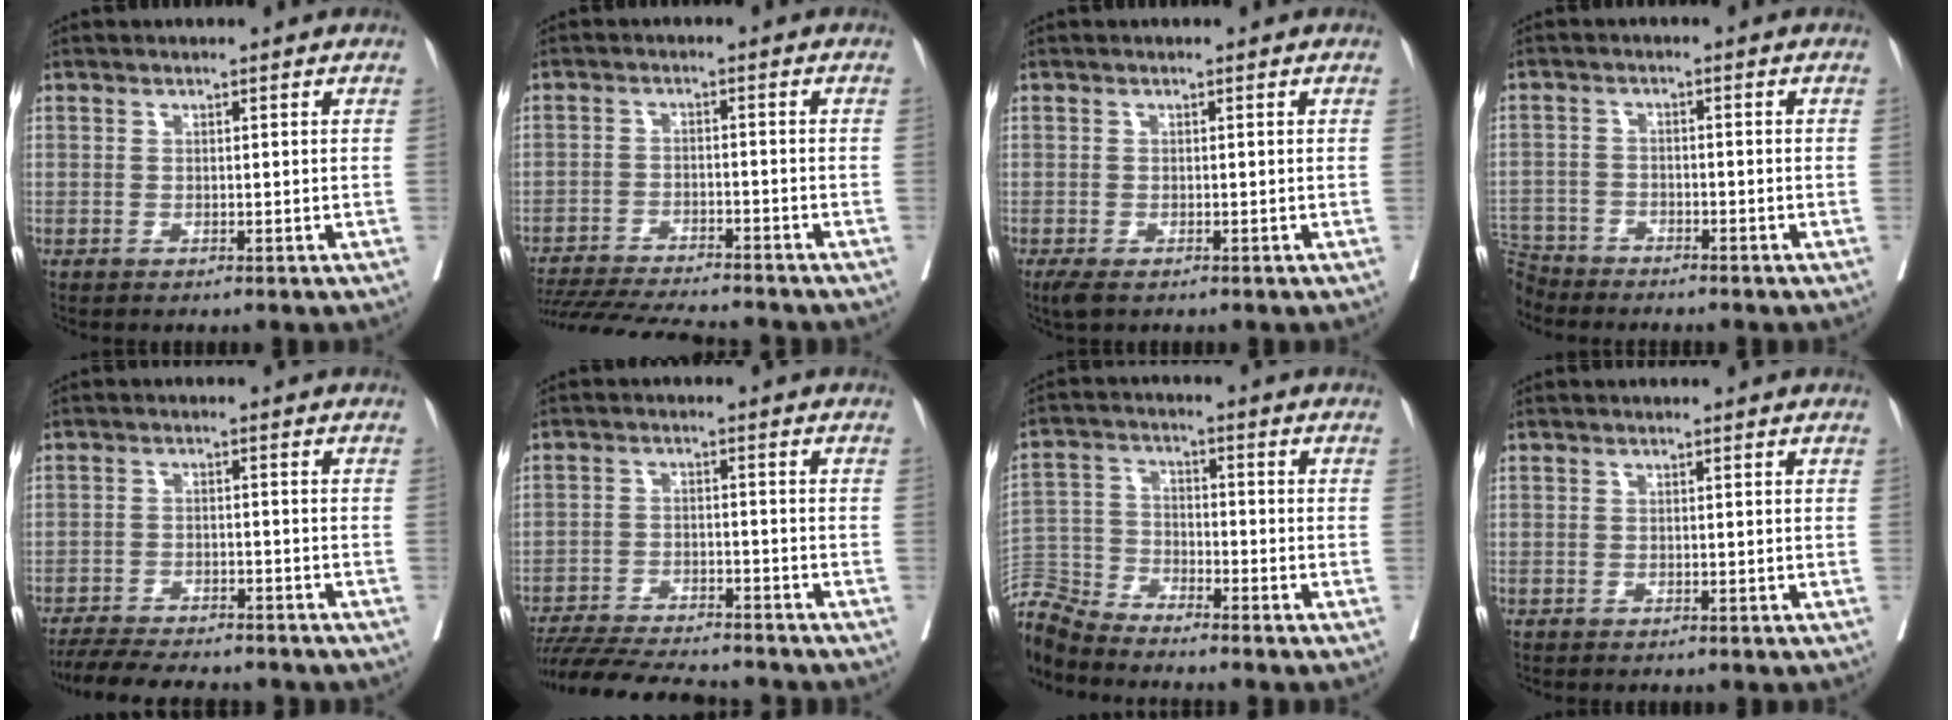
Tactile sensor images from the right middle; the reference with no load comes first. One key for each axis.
{"total": 15.3, "fx": -14.1, "fy": 1.1, "fz": 5.8, "tx": -0.101, "ty": -0.022, "tz": -0.210}
{"total": 2.4, "fx": -1.6, "fy": 1.0, "fz": 1.5, "tx": -0.031, "ty": -0.008, "tz": -0.023}
{"total": 6.3, "fx": -6.1, "fy": 1.8, "fz": -0.3, "tx": 0.003, "ty": -0.002, "tz": -0.117}
{"total": 13.9, "fx": -12.3, "fy": 2.9, "fz": 5.8, "tx": -0.103, "ty": -0.010, "tz": -0.172}
{"total": 15.1, "fx": -13.9, "fy": 1.8, "fz": 5.8, "tx": -0.101, "ty": -0.017, "tz": -0.209}
{"total": 10.0, "fx": -9.9, "fy": 0.3, "fz": 1.6, "tx": -0.035, "ty": 0.008, "tz": -0.192}
{"total": 0.0}